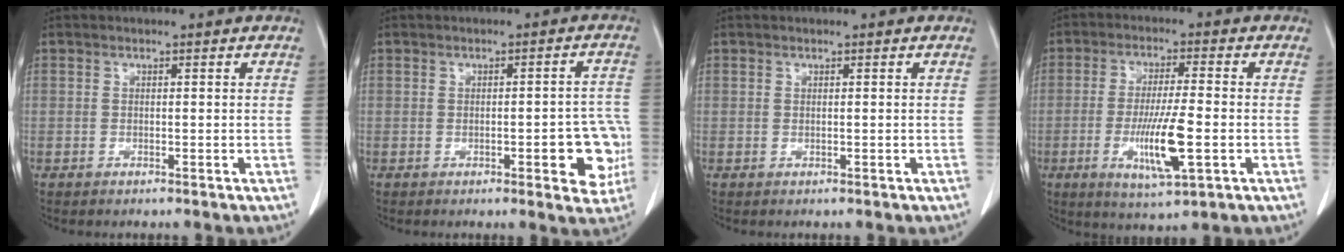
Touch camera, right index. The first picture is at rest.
{"total": 7.2, "force": [-2.1, 2.1, 6.5], "torque": [-0.061, 0.009, -0.023]}
{"total": 0.0}
{"total": 13.3, "force": [-3.8, 1.1, 12.7], "torque": [-0.244, -0.021, -0.068]}